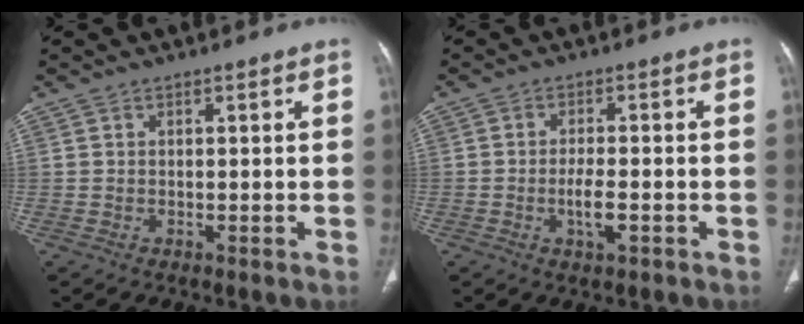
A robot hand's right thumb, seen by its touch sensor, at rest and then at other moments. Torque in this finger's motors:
{"motor_torque": [4.31, 0.70, 1.55, -1.22, 0.51]}